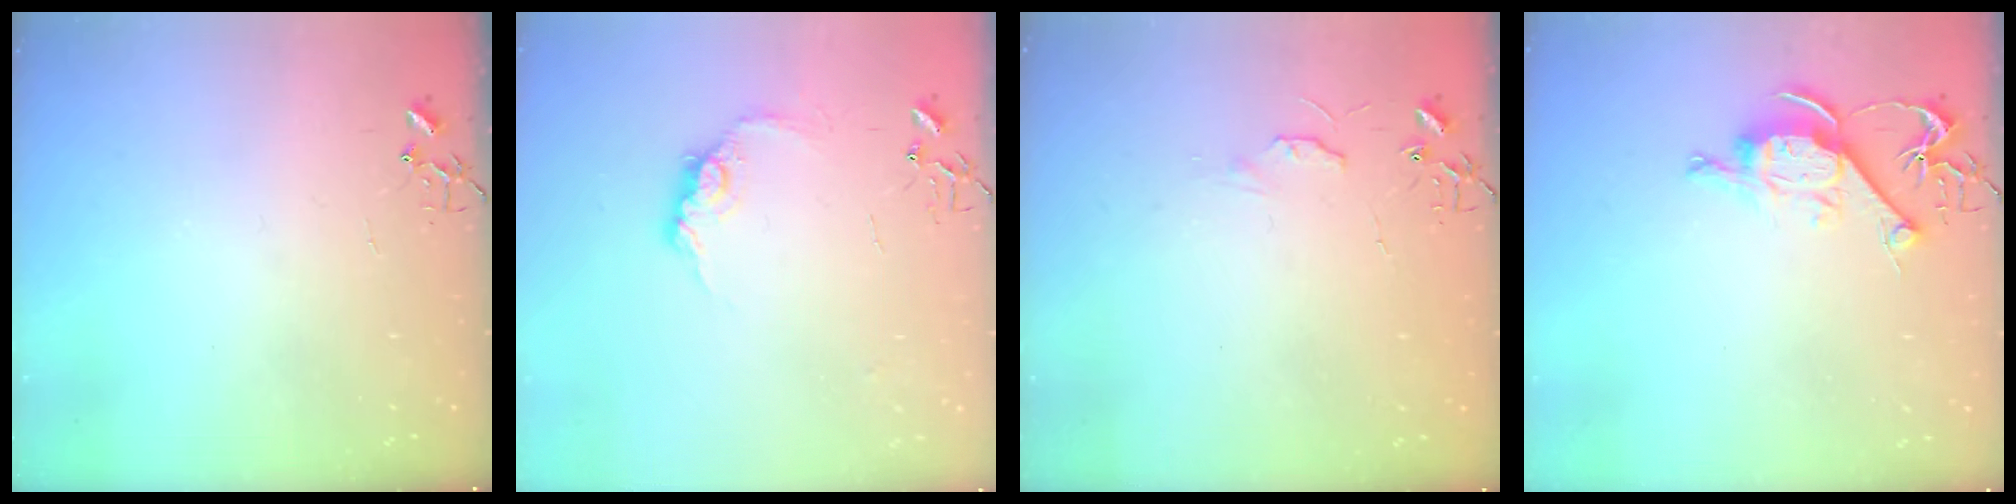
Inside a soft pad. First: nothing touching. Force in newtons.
{"total": 10.4, "press": 10.4, "slide": 0.3}
{"total": 4.7, "press": 4.6, "slide": 0.7}
{"total": 9.6, "press": 9.6, "slide": 0.2}